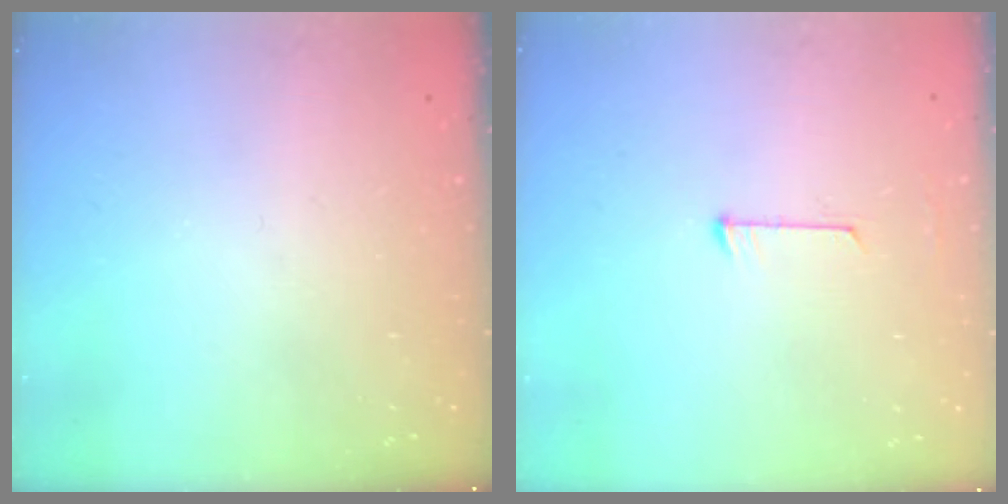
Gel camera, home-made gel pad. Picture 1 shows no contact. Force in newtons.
{"total": 5.9, "press": 5.9, "slide": 0.4}